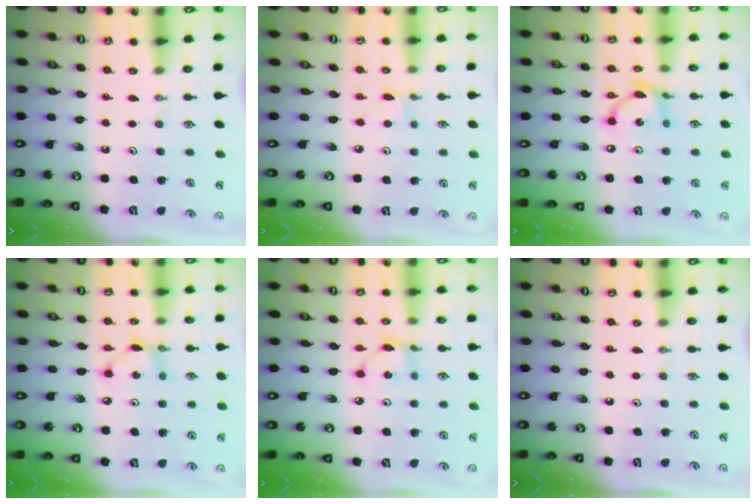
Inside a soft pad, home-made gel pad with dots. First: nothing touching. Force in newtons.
{"total": 3.7, "press": 3.6, "slide": 0.5}
{"total": 8.8, "press": 8.8, "slide": 0.3}
{"total": 6.1, "press": 6.1, "slide": 0.3}
{"total": 3.2, "press": 3.2, "slide": 0.2}
{"total": 0.0}